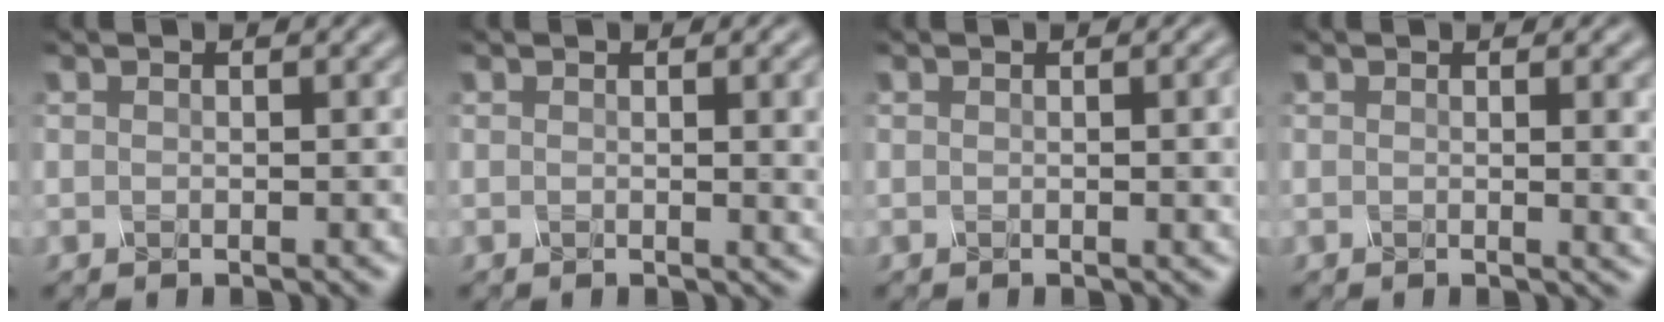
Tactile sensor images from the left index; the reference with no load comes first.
{"total": 4.3, "force": [0.4, 1.6, 4.0], "torque": [-0.030, 0.004, 0.006]}
{"total": 2.9, "force": [0.2, 0.9, 2.7], "torque": [-0.025, 0.004, -0.003]}
{"total": 3.5, "force": [0.3, 1.2, 3.2], "torque": [-0.025, 0.000, 0.003]}